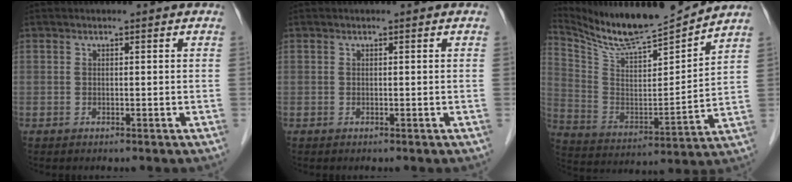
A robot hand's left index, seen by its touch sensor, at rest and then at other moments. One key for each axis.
{"total": 0.0}
{"total": 12.5, "fx": 11.9, "fy": -0.5, "fz": 3.6, "tx": -0.082, "ty": -0.016, "tz": 0.220}